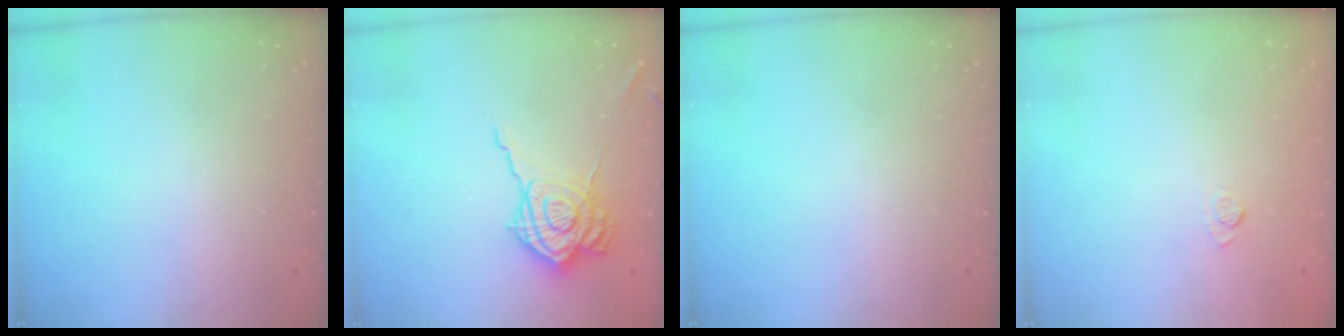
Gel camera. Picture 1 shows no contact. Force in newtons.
{"total": 16.3, "press": 16.3, "slide": 1.1}
{"total": 0.0}
{"total": 7.5, "press": 7.3, "slide": 1.4}